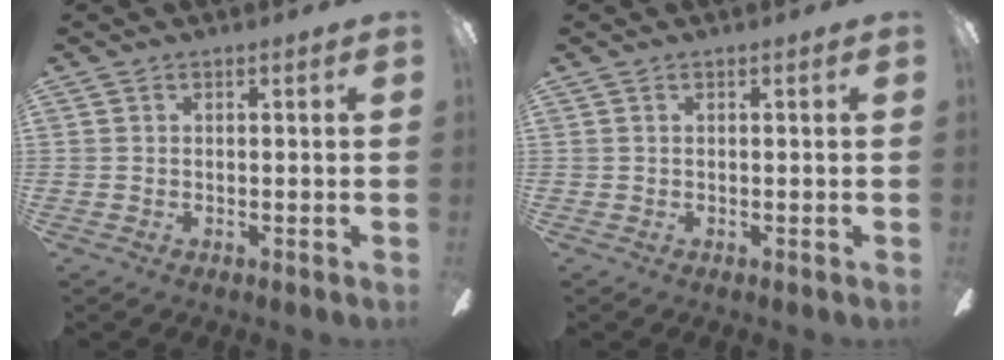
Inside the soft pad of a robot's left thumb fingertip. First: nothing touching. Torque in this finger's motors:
{"motor_torque": [-0.04, -0.13, -0.06, 0.22, 0.00]}